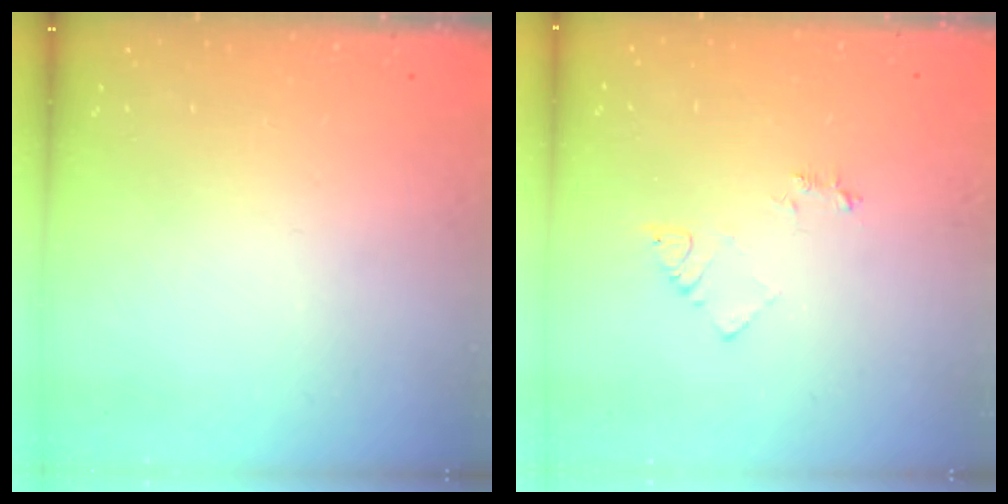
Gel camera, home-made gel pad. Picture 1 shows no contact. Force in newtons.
{"total": 3.9, "press": 3.8, "slide": 0.4}